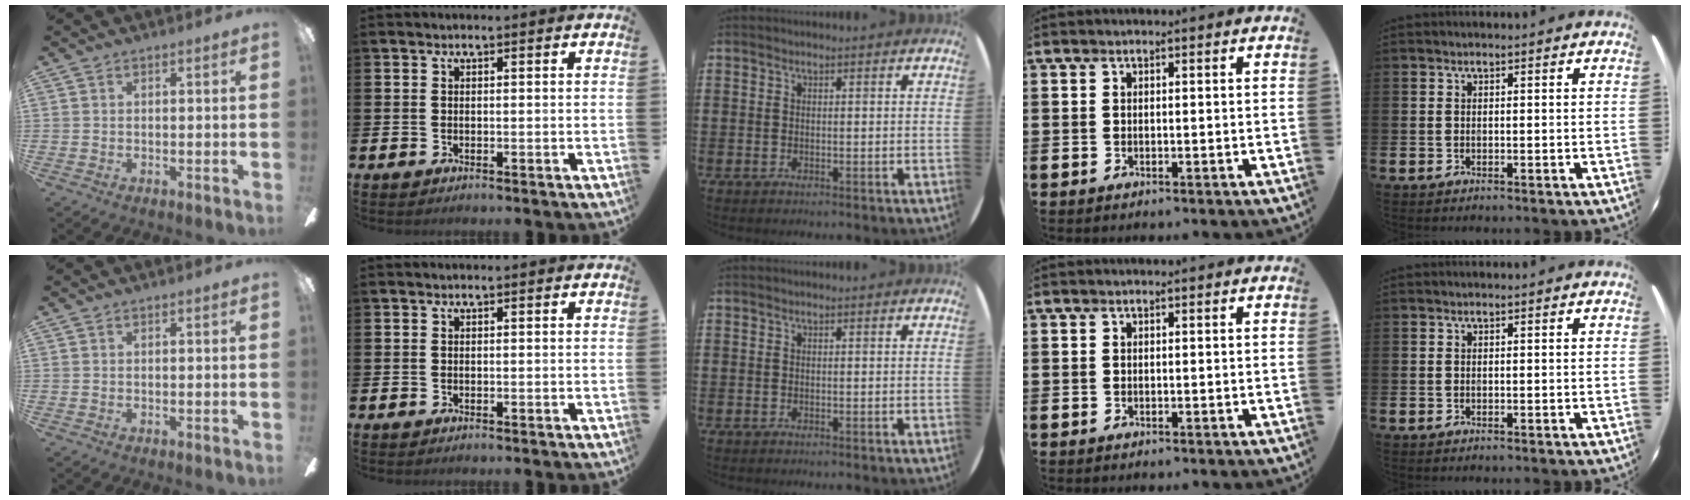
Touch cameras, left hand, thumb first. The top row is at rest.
{}